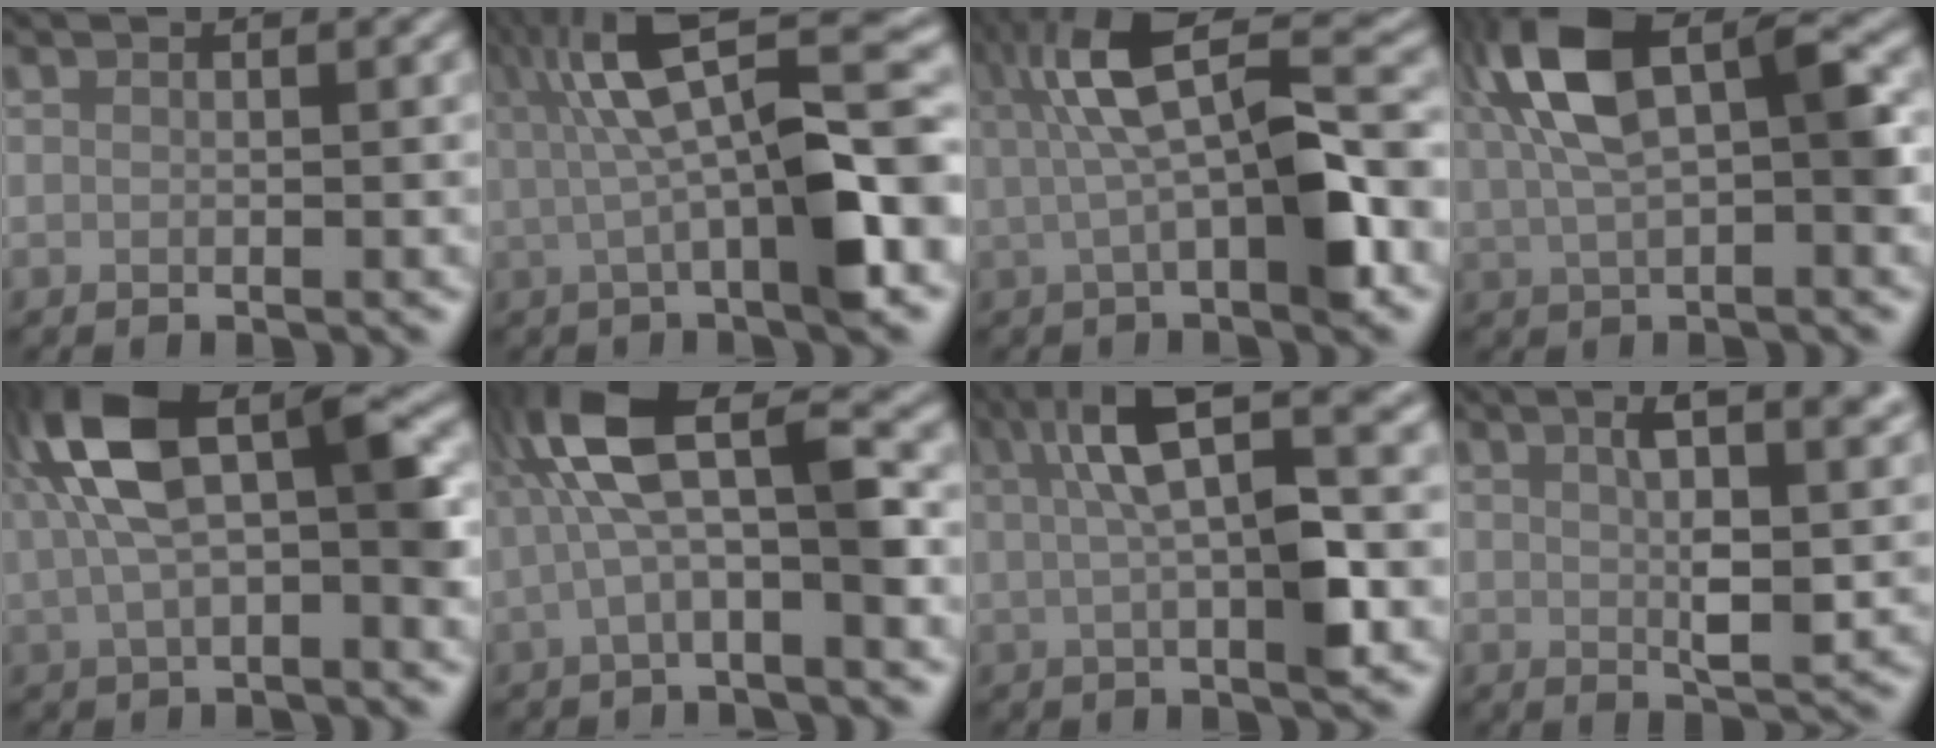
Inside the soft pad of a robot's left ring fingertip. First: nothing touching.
{"total": 10.9, "force": [1.7, 3.1, 10.3], "torque": [-0.165, 0.016, 0.029]}
{"total": 8.7, "force": [1.0, 2.5, 8.3], "torque": [-0.143, 0.012, 0.016]}
{"total": 9.4, "force": [2.5, 4.3, 8.1], "torque": [-0.161, 0.017, 0.036]}
{"total": 9.5, "force": [1.6, 4.0, 8.4], "torque": [-0.163, 0.021, 0.020]}
{"total": 7.4, "force": [0.0, 2.1, 7.1], "torque": [-0.144, 0.030, -0.011]}
{"total": 8.6, "force": [2.1, 2.1, 8.1], "torque": [-0.138, 0.015, 0.035]}
{"total": 8.8, "force": [2.8, 3.3, 7.6], "torque": [-0.105, 0.000, 0.042]}